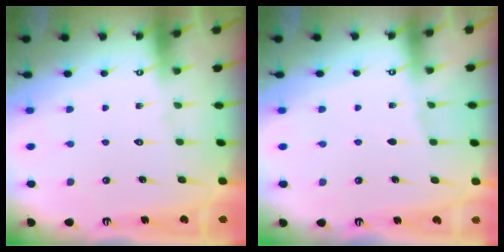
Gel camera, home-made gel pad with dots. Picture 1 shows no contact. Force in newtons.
{"total": 1.8, "press": 1.8, "slide": 0.3}